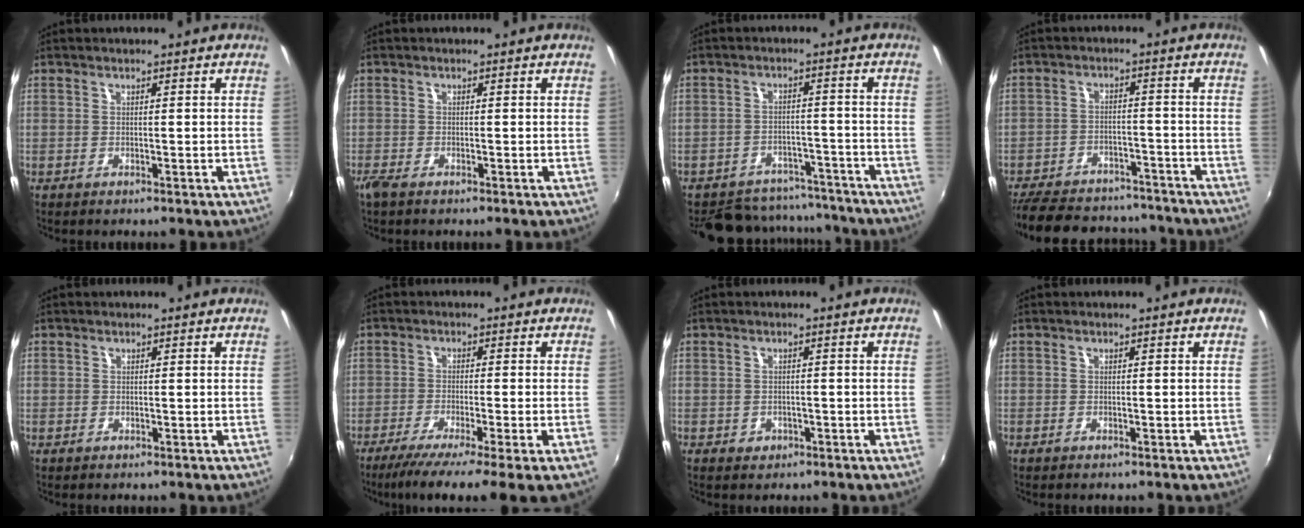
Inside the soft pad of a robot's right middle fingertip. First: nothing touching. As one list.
[{"total": 1.6, "force": [-1.2, 0.2, 1.0], "torque": [-0.022, -0.006, -0.025]}, {"total": 14.2, "force": [-12.3, 5.9, 3.7], "torque": [-0.093, 0.027, -0.154]}, {"total": 19.5, "force": [-16.1, 8.3, 7.1], "torque": [-0.171, 0.031, -0.215]}, {"total": 0.7, "force": [0.0, 0.7, -0.1], "torque": [0.001, 0.004, 0.002]}, {"total": 8.7, "force": [-6.0, -0.7, 6.2], "torque": [-0.123, -0.035, -0.098]}, {"total": 1.6, "force": [-0.7, 1.4, 0.5], "torque": [-0.010, -0.001, -0.006]}, {"total": 0.0}]